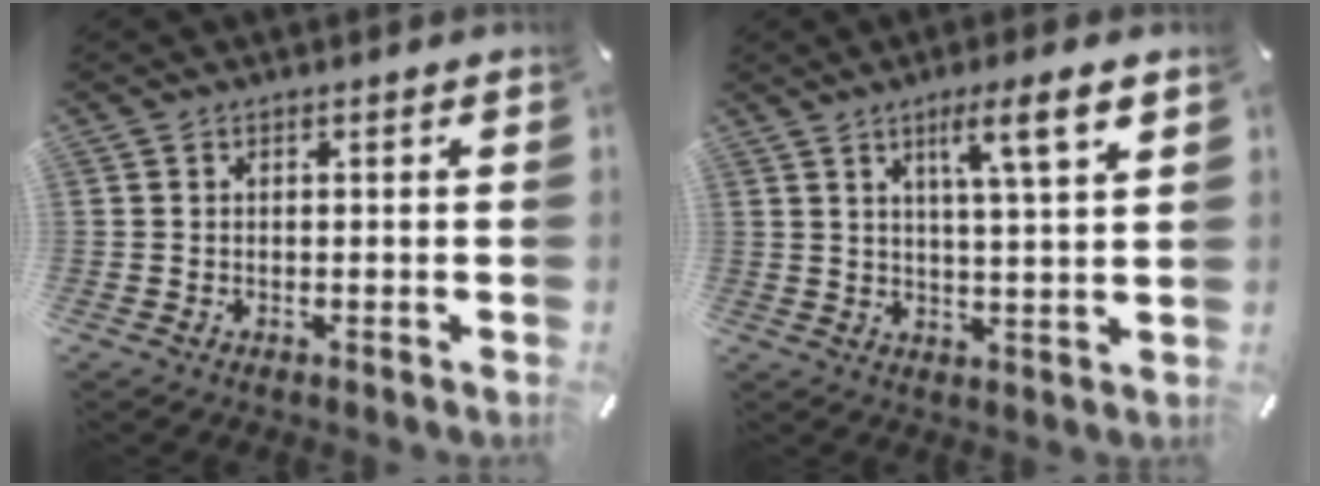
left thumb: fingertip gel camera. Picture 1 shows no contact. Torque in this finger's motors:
{"motor_torque": [2.18, 1.98, 1.33, -1.35, 0.45]}